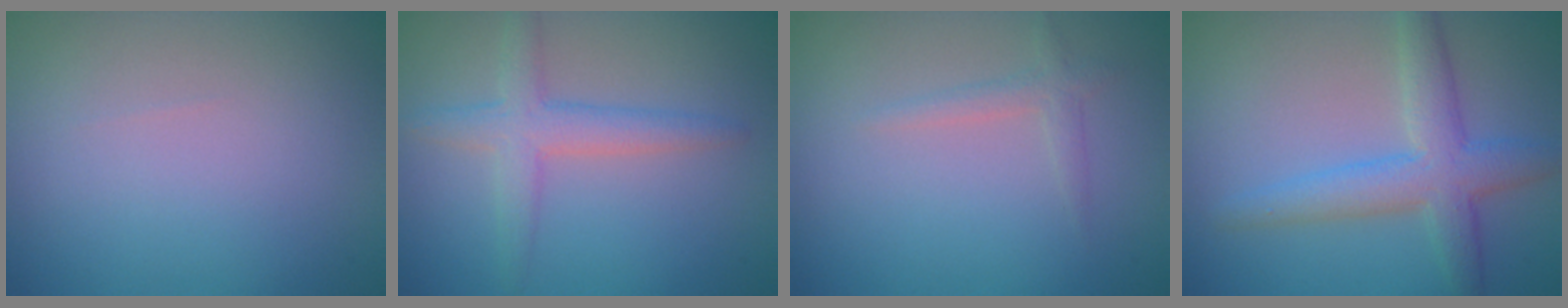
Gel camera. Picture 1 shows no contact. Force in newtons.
{"total": 3.4, "press": 3.4, "slide": 0.1}
{"total": 1.3, "press": 1.3, "slide": 0.0}
{"total": 4.7, "press": 4.7, "slide": 0.1}